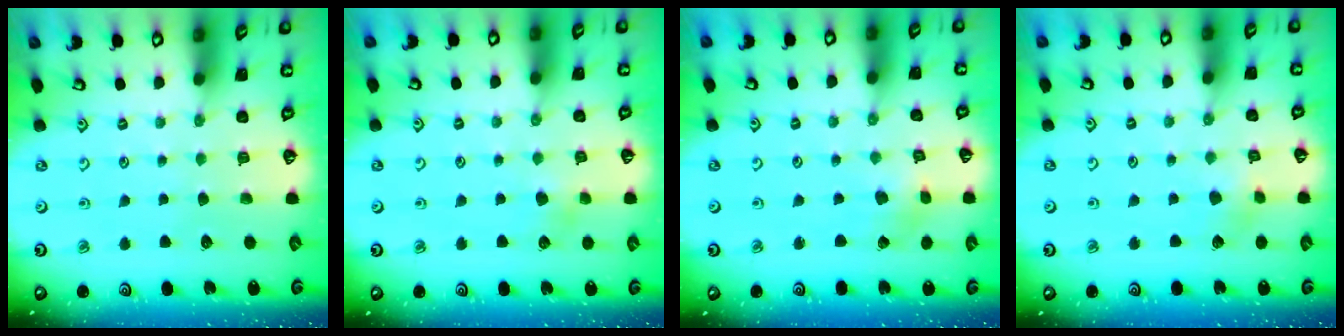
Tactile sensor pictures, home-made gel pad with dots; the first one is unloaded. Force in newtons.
{"total": 3.3, "press": 3.3, "slide": 0.4}
{"total": 2.2, "press": 2.2, "slide": 0.1}
{"total": 3.6, "press": 3.6, "slide": 0.4}